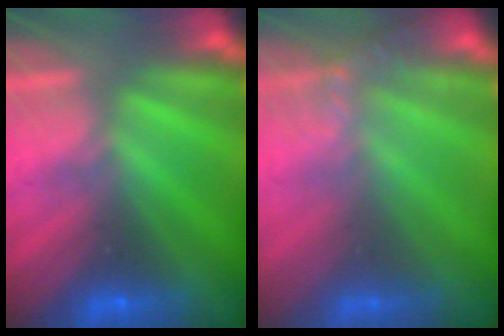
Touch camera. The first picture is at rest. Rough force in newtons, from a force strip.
{"total": 1.4}